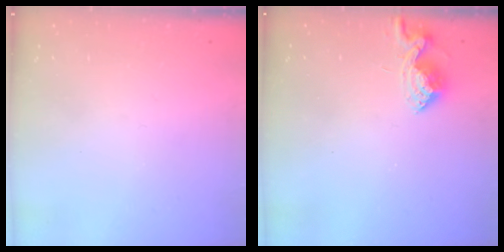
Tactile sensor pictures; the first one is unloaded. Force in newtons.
{"total": 9.1, "press": 9.1, "slide": 0.4}